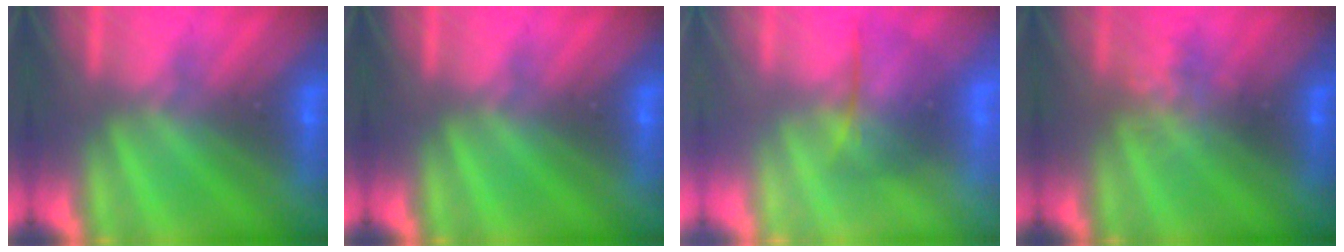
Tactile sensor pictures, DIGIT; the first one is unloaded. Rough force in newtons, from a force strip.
{"total": 0.0}
{"total": 2.2}
{"total": 2.0}